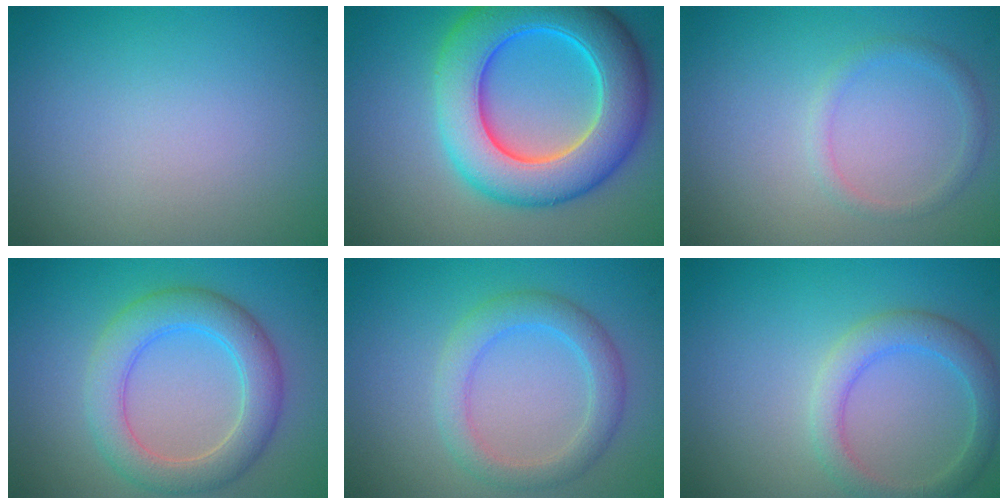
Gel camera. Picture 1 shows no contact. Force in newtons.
{"total": 10.4, "press": 10.3, "slide": 0.4}
{"total": 1.3, "press": 1.3, "slide": 0.1}
{"total": 5.2, "press": 5.2, "slide": 0.4}
{"total": 3.4, "press": 3.4, "slide": 0.0}
{"total": 3.2, "press": 3.2, "slide": 0.2}